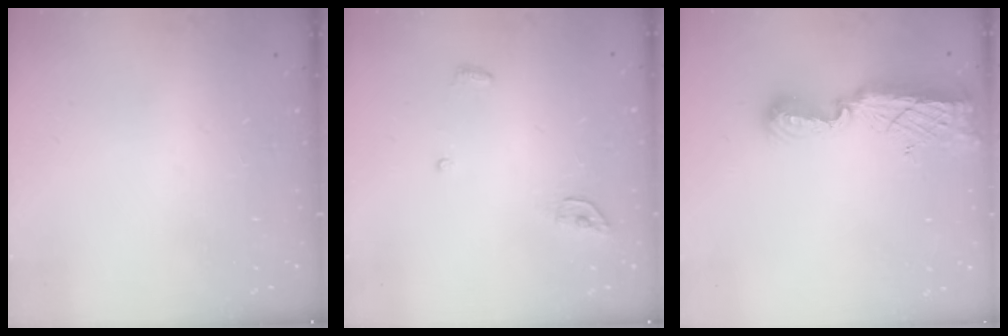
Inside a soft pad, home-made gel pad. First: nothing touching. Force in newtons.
{"total": 3.9, "press": 3.8, "slide": 0.3}
{"total": 9.9, "press": 9.9, "slide": 0.8}